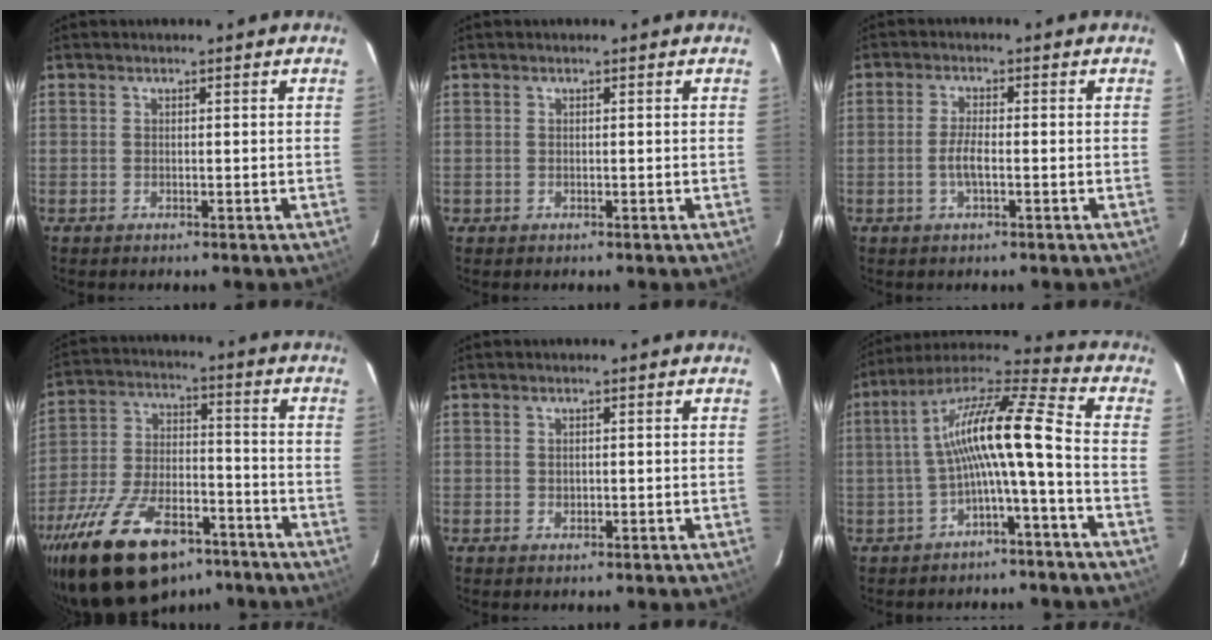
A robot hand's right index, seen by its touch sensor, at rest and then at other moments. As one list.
[{"total": 0.5, "force": [-0.1, 0.5, -0.1], "torque": [0.002, 0.002, 0.000]}, {"total": 3.1, "force": [-1.0, 0.8, 2.9], "torque": [-0.060, -0.002, -0.019]}, {"total": 23.5, "force": [-15.9, 11.1, 13.3], "torque": [-0.271, -0.015, -0.252]}, {"total": 0.8, "force": [0.1, 0.8, 0.1], "torque": [0.002, 0.000, 0.003]}, {"total": 13.1, "force": [-2.3, 0.7, 12.8], "torque": [-0.250, 0.022, -0.048]}]